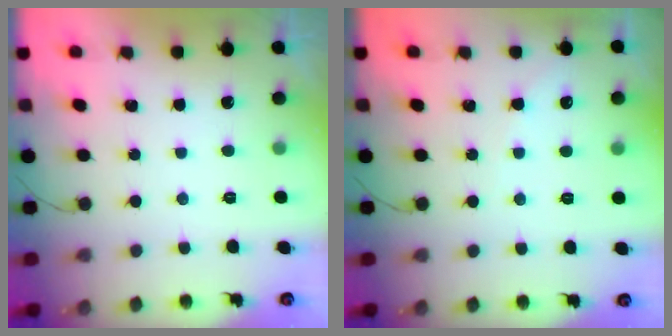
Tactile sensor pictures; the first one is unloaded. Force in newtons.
{"total": 3.9, "press": 3.8, "slide": 0.6}